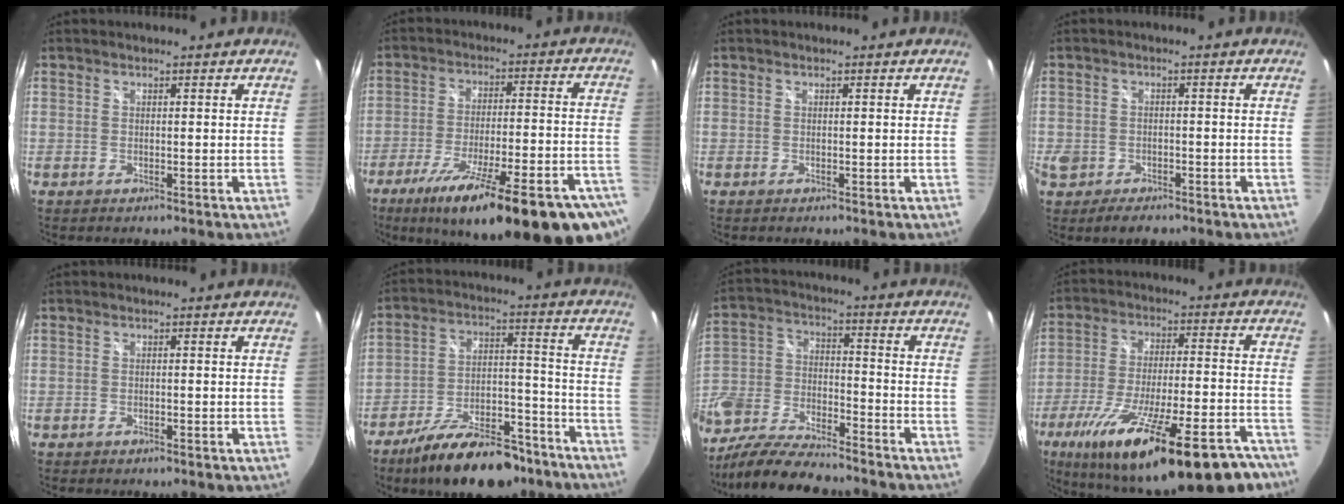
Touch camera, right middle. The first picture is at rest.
{"total": 28.3, "force": [-19.7, 4.5, 19.8], "torque": [-0.301, -0.062, -0.276]}
{"total": 0.0}
{"total": 6.3, "force": [-3.7, 4.1, 3.1], "torque": [-0.079, -0.015, -0.063]}
{"total": 0.9, "force": [-0.6, 0.5, 0.4], "torque": [-0.008, -0.003, -0.010]}
{"total": 18.7, "force": [-13.8, 7.6, 10.0], "torque": [-0.173, 0.006, -0.203]}
{"total": 19.0, "force": [-13.6, 7.8, 10.7], "torque": [-0.239, -0.029, -0.243]}
{"total": 30.3, "force": [-21.0, 7.8, 20.3], "torque": [-0.346, -0.055, -0.302]}